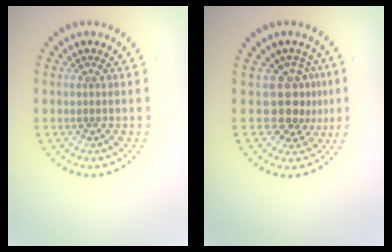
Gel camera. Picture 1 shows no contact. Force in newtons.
{"total": 3.5, "press": 2.5, "slide": 2.3}